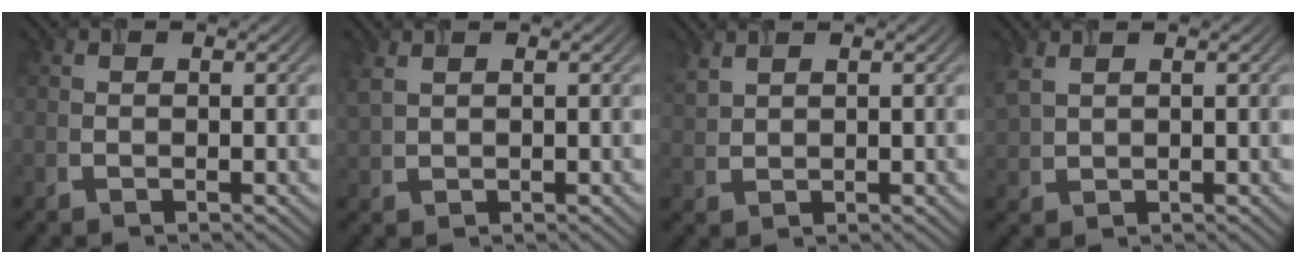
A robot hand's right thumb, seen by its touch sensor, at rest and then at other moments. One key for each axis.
{"total": 2.2, "fx": 1.3, "fy": 1.1, "fz": 1.4, "tx": -0.045, "ty": 0.004, "tz": 0.033}
{"total": 2.2, "fx": 1.8, "fy": 0.9, "fz": 1.1, "tx": -0.036, "ty": 0.004, "tz": 0.045}
{"total": 3.6, "fx": 1.9, "fy": 2.0, "fz": 2.2, "tx": -0.075, "ty": 0.007, "tz": 0.046}